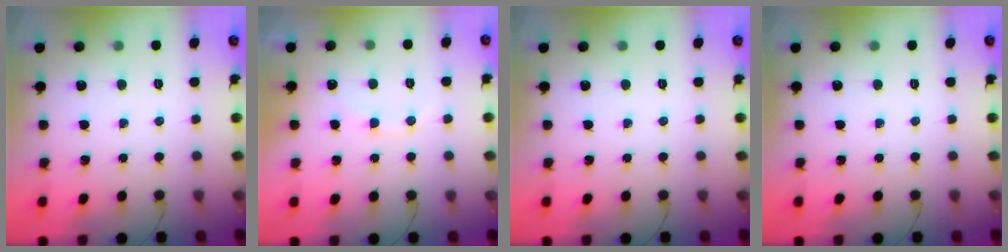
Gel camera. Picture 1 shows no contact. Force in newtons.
{"total": 7.2, "press": 7.1, "slide": 1.4}
{"total": 0.0}
{"total": 0.0}